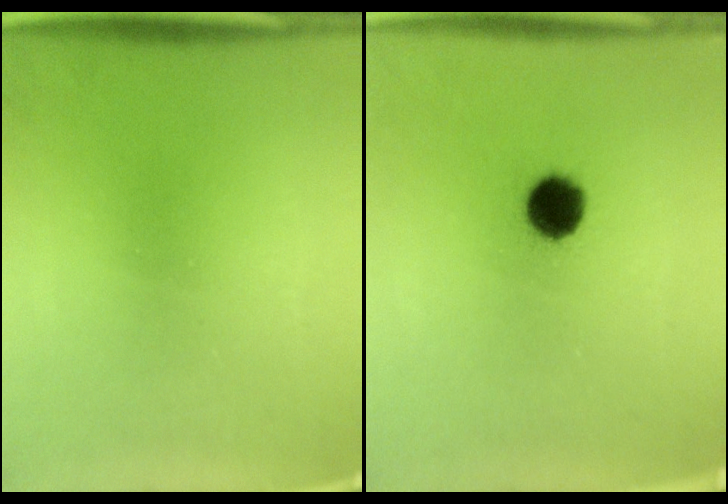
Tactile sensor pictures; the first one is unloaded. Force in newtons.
{"total": 7.2}